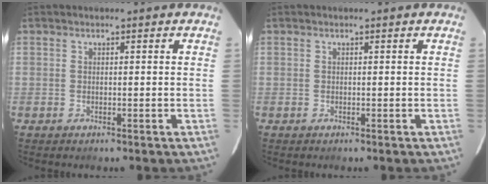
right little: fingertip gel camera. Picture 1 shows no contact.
{"total": 0.0}